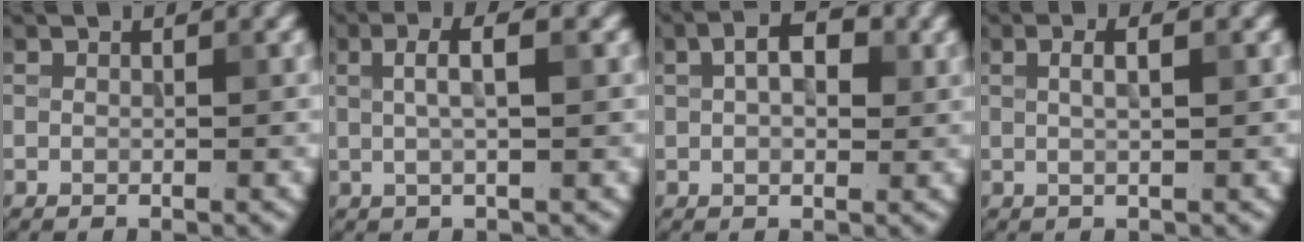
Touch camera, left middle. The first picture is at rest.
{"total": 3.3, "force": [0.7, 0.8, 3.1], "torque": [-0.053, 0.008, 0.011]}
{"total": 4.8, "force": [1.3, 2.6, 3.7], "torque": [-0.051, 0.008, 0.011]}
{"total": 2.4, "force": [0.7, 0.8, 2.2], "torque": [-0.025, -0.003, 0.002]}